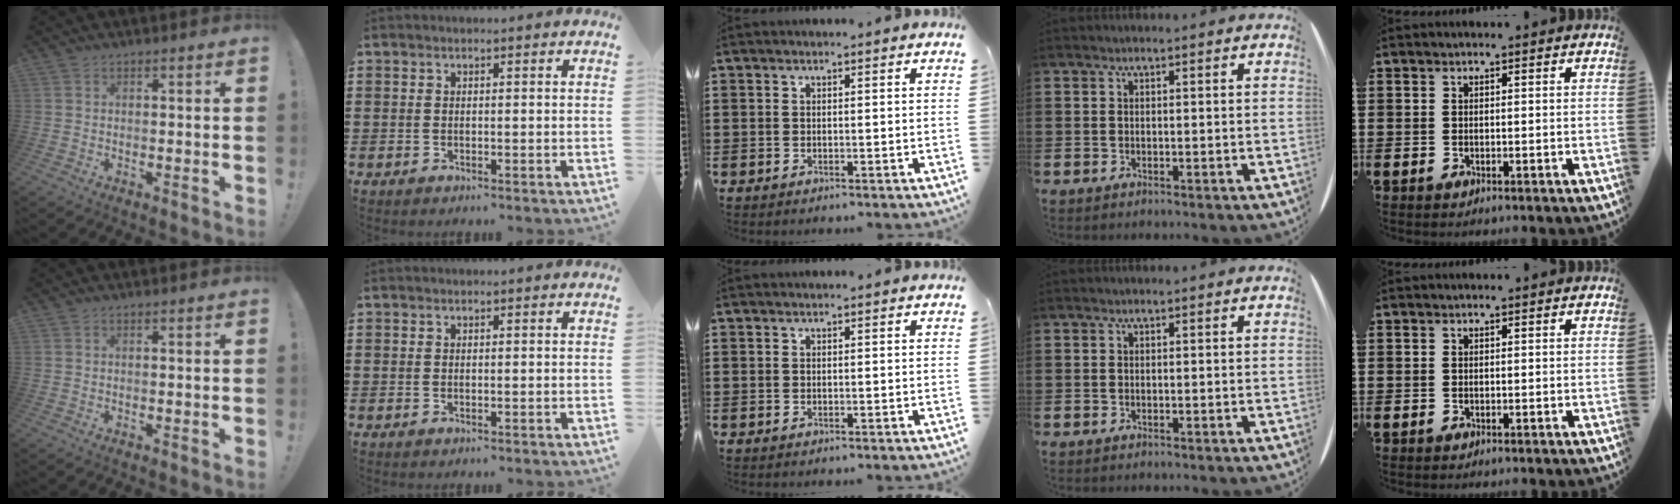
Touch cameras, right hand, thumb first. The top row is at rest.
{}